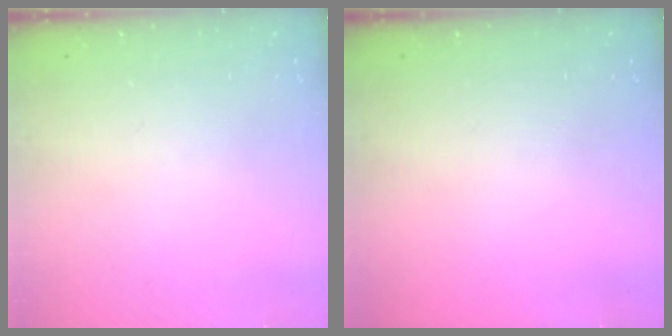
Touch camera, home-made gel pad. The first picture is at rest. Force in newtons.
{"total": 0.0}